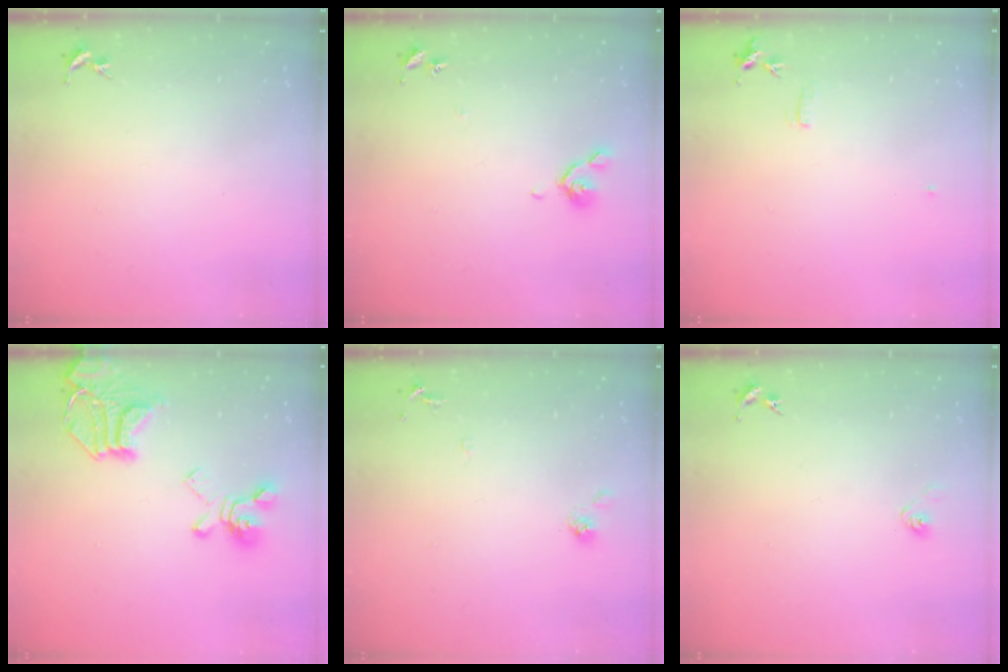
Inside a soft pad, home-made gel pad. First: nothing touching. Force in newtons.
{"total": 5.6, "press": 5.6, "slide": 0.9}
{"total": 5.6, "press": 5.5, "slide": 0.7}
{"total": 19.9, "press": 19.8, "slide": 2.0}
{"total": 7.3, "press": 7.3, "slide": 0.4}
{"total": 3.8, "press": 3.7, "slide": 1.0}